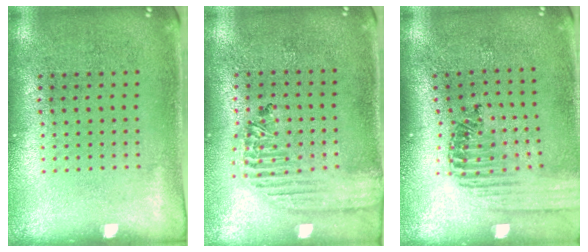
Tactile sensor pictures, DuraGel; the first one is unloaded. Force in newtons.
{"total": 1.8, "press": 1.6, "slide": 0.7}
{"total": 1.4, "press": 1.4, "slide": 0.1}